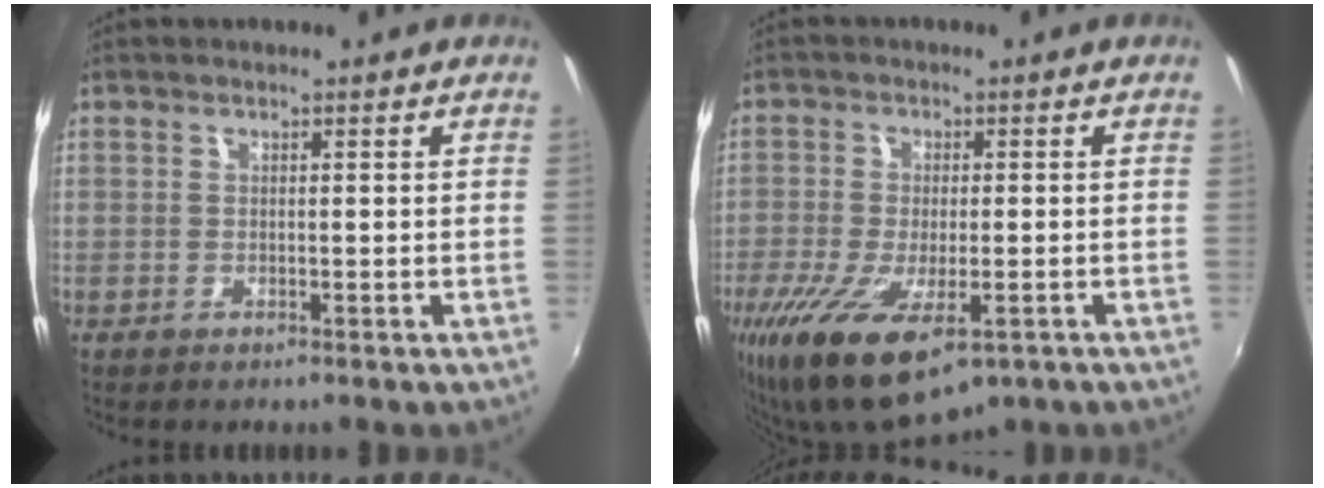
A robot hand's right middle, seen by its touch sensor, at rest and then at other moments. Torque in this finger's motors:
{"motor_torque": [1.73, -0.41, 0.41, 0.21]}